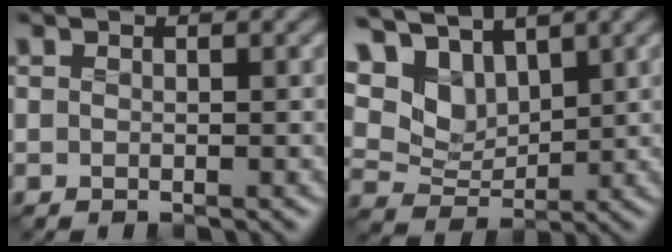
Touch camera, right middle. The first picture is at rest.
{"total": 7.1, "force": [3.9, 4.6, 3.9], "torque": [-0.104, 0.015, 0.064]}